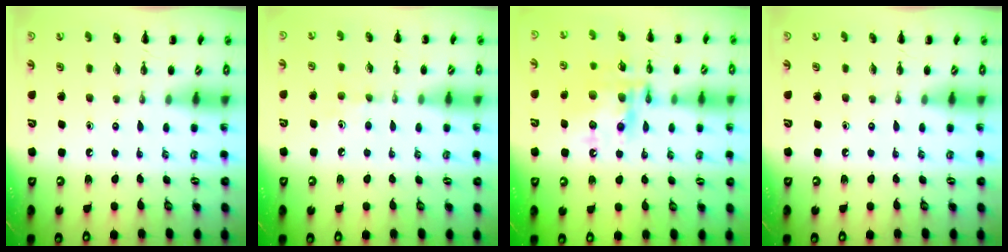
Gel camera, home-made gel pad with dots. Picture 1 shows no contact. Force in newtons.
{"total": 4.3, "press": 4.0, "slide": 1.5}
{"total": 16.2, "press": 16.0, "slide": 3.0}
{"total": 0.0}